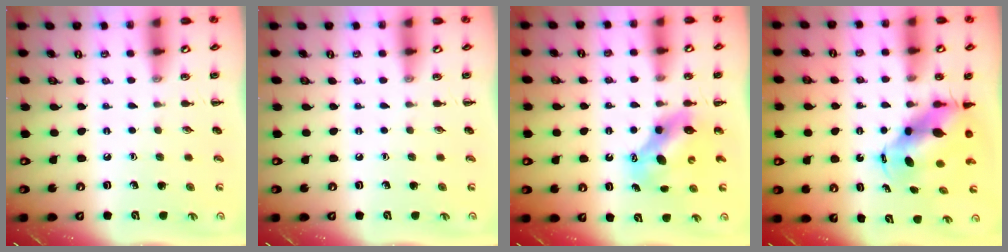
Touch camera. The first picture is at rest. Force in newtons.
{"total": 0.0}
{"total": 7.1, "press": 7.0, "slide": 1.2}
{"total": 7.1, "press": 6.9, "slide": 1.8}